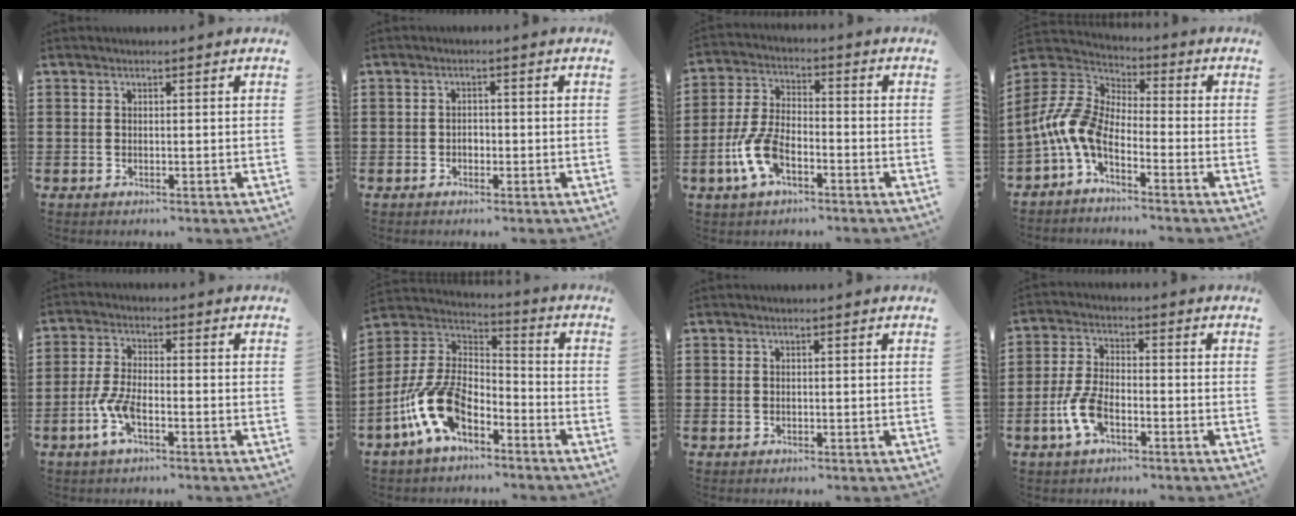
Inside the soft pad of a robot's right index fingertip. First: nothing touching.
{"total": 1.1, "force": [-0.5, 0.8, 0.7], "torque": [-0.015, -0.002, -0.011]}
{"total": 7.8, "force": [-3.3, 3.7, 6.1], "torque": [-0.154, -0.009, -0.067]}
{"total": 8.0, "force": [-4.0, 3.9, 5.8], "torque": [-0.170, -0.023, -0.093]}
{"total": 5.7, "force": [-2.4, 1.9, 4.8], "torque": [-0.122, -0.012, -0.053]}
{"total": 12.5, "force": [-7.0, 5.9, 8.5], "torque": [-0.217, 0.003, -0.143]}
{"total": 0.5, "force": [0.0, 0.5, 0.1], "torque": [-0.004, 0.003, -0.001]}
{"total": 6.2, "force": [-2.4, 2.9, 5.0], "torque": [-0.124, -0.005, -0.052]}